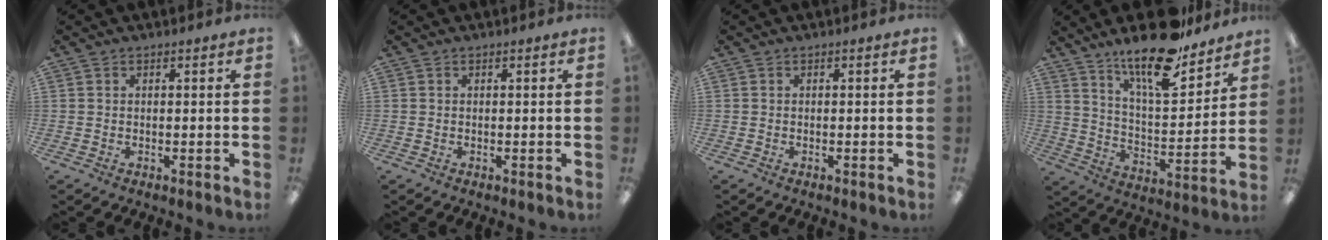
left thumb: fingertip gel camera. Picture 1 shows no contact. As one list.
[{"total": 0.0}, {"total": 0.0}, {"total": 17.7, "force": [14.2, 4.8, 9.4], "torque": [-0.159, -0.094, 0.240]}]